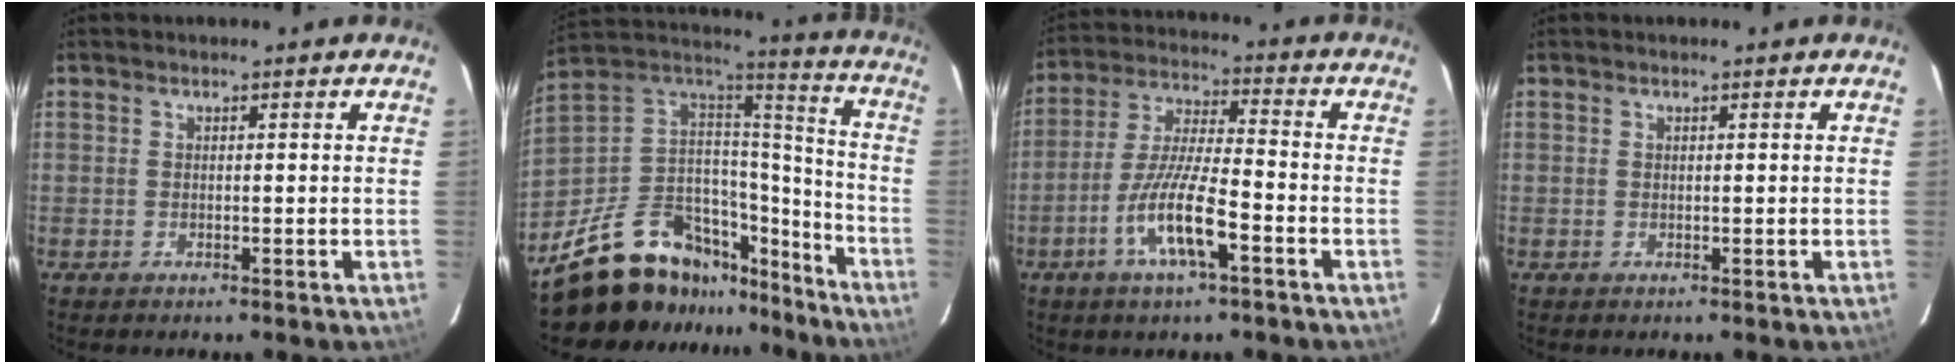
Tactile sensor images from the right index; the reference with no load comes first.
{"total": 27.2, "force": [-20.6, 12.5, 12.5], "torque": [-0.241, 0.029, -0.310]}
{"total": 11.5, "force": [-5.4, 2.0, 9.9], "torque": [-0.204, -0.007, -0.102]}
{"total": 0.0}